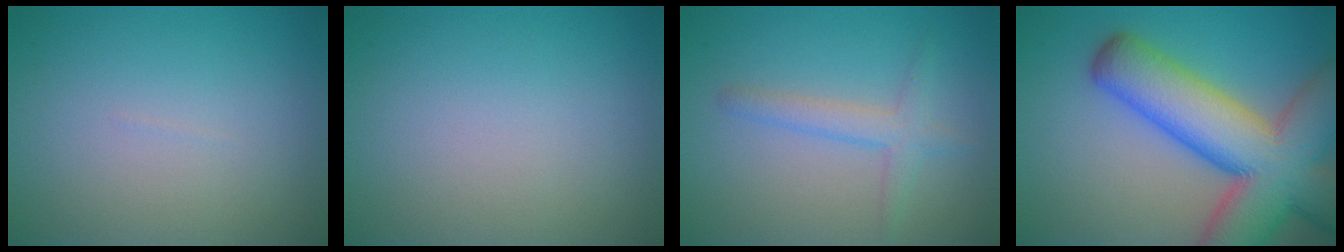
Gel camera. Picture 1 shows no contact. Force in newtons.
{"total": 0.0}
{"total": 2.4, "press": 2.4, "slide": 0.1}
{"total": 14.2, "press": 14.2, "slide": 0.7}